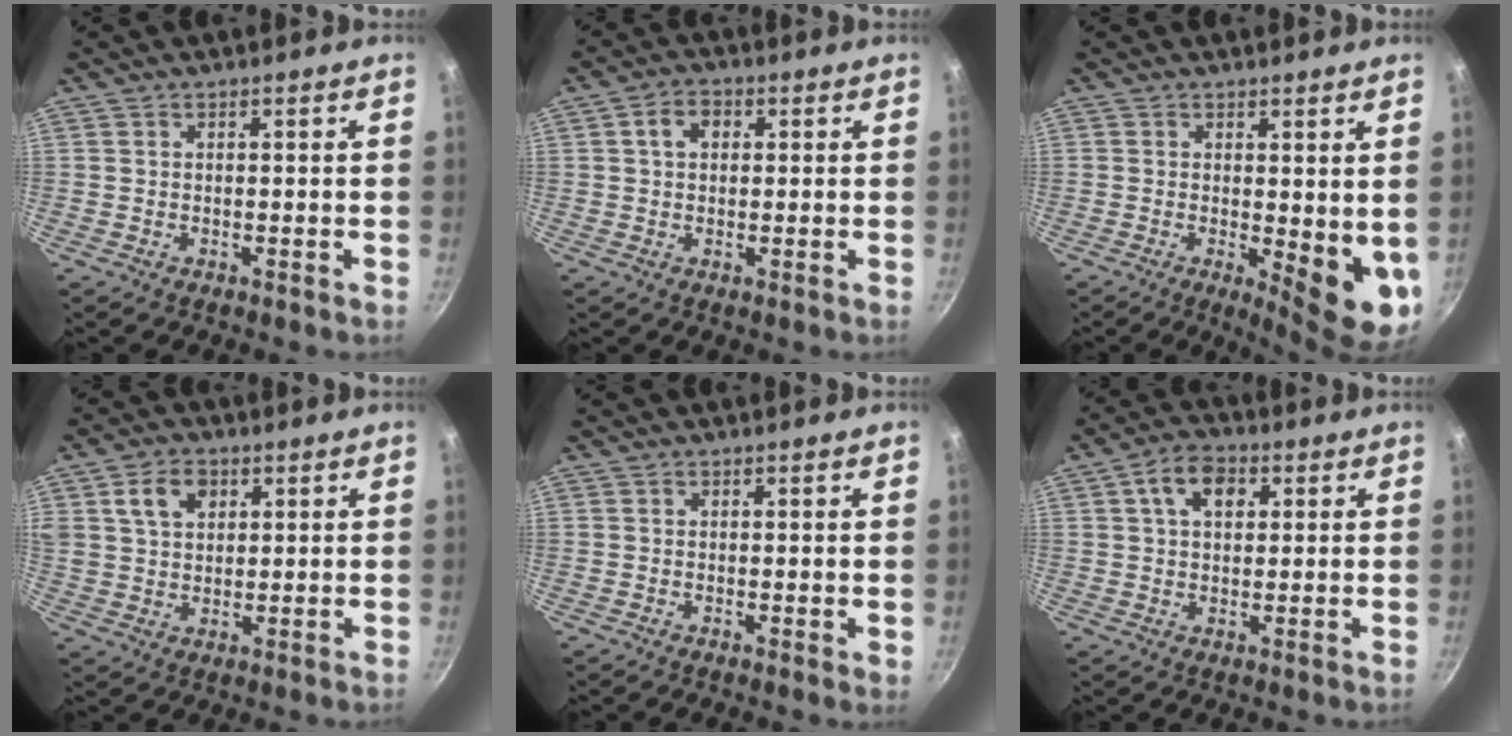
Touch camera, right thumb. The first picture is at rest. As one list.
[{"total": 4.3, "force": [1.0, 3.2, 2.7], "torque": [-0.027, 0.008, 0.011]}, {"total": 8.8, "force": [0.0, 3.4, 8.1], "torque": [-0.088, -0.021, 0.005]}, {"total": 7.4, "force": [2.9, 5.4, 4.2], "torque": [-0.060, 0.001, 0.049]}, {"total": 0.6, "force": [0.1, 0.3, 0.5], "torque": [-0.008, -0.002, -0.001]}, {"total": 7.3, "force": [2.3, 4.9, 4.9], "torque": [-0.061, 0.007, 0.029]}]